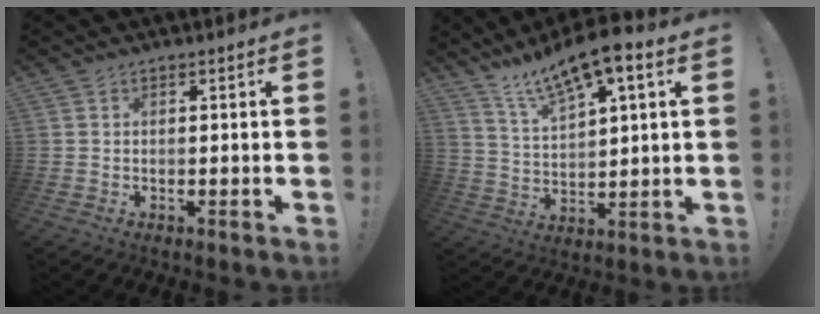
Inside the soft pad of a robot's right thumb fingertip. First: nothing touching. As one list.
[{"total": 11.7, "force": [8.5, 2.9, 7.6], "torque": [-0.135, -0.047, 0.146]}]